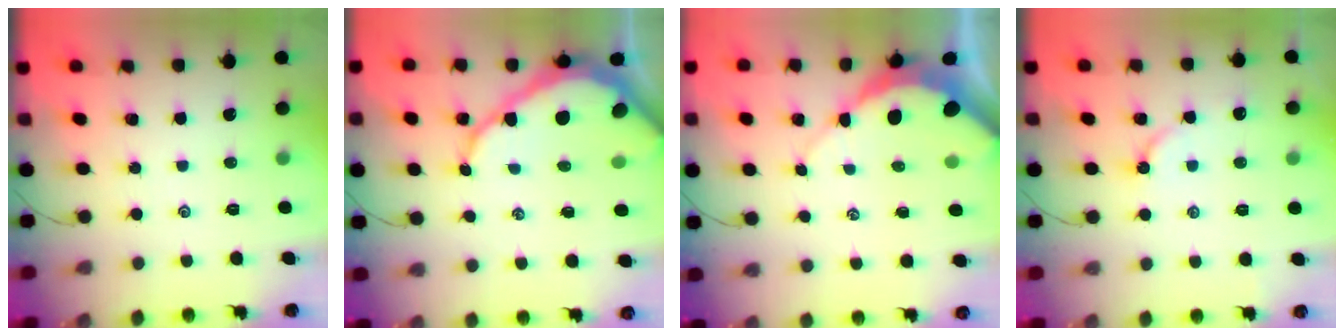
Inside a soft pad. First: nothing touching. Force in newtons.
{"total": 12.9, "press": 12.9, "slide": 1.4}
{"total": 8.5, "press": 8.4, "slide": 1.1}
{"total": 3.7, "press": 3.7, "slide": 0.4}